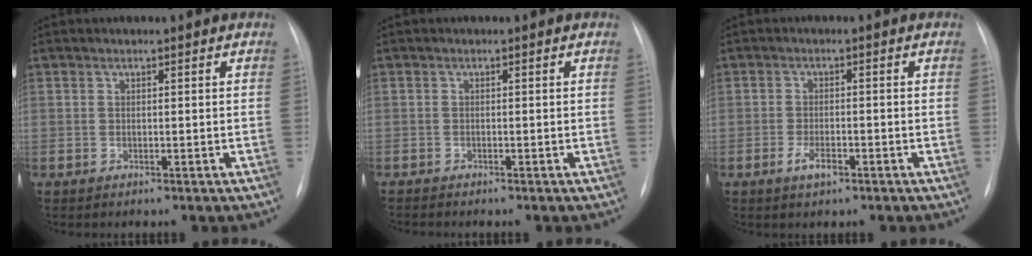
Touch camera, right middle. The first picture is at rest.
{"total": 1.1, "force": [-1.1, 0.1, 0.3], "torque": [-0.004, -0.001, -0.016]}
{"total": 2.9, "force": [-1.6, 1.1, 2.1], "torque": [-0.044, 0.001, -0.029]}